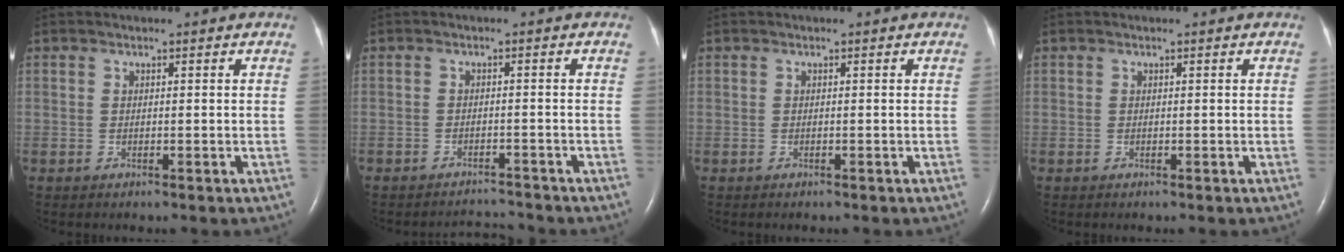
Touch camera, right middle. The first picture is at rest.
{"total": 2.9, "force": [-2.8, -0.3, -0.8], "torque": [0.009, -0.006, -0.040]}
{"total": 0.0}
{"total": 0.0}